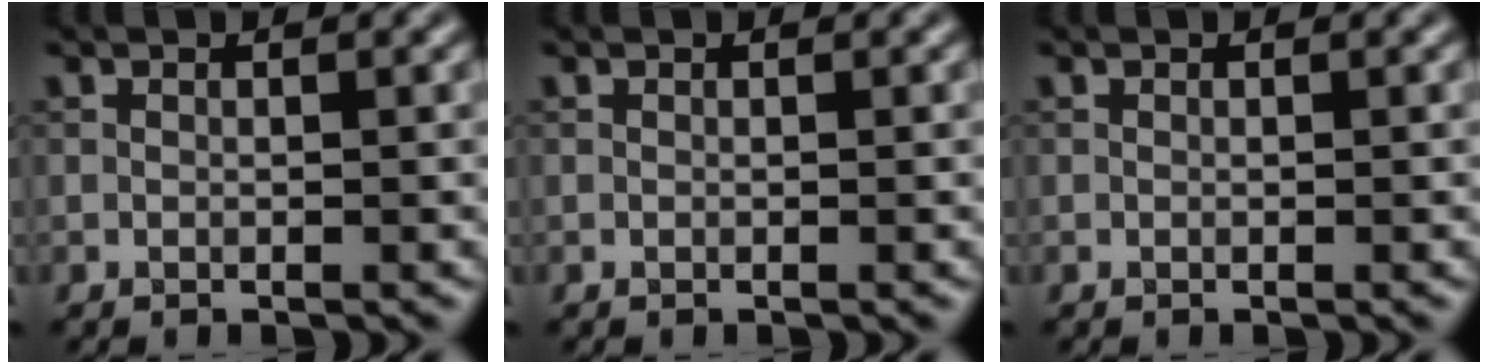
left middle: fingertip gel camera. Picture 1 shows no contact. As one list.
[{"total": 0.0}, {"total": 0.0}]